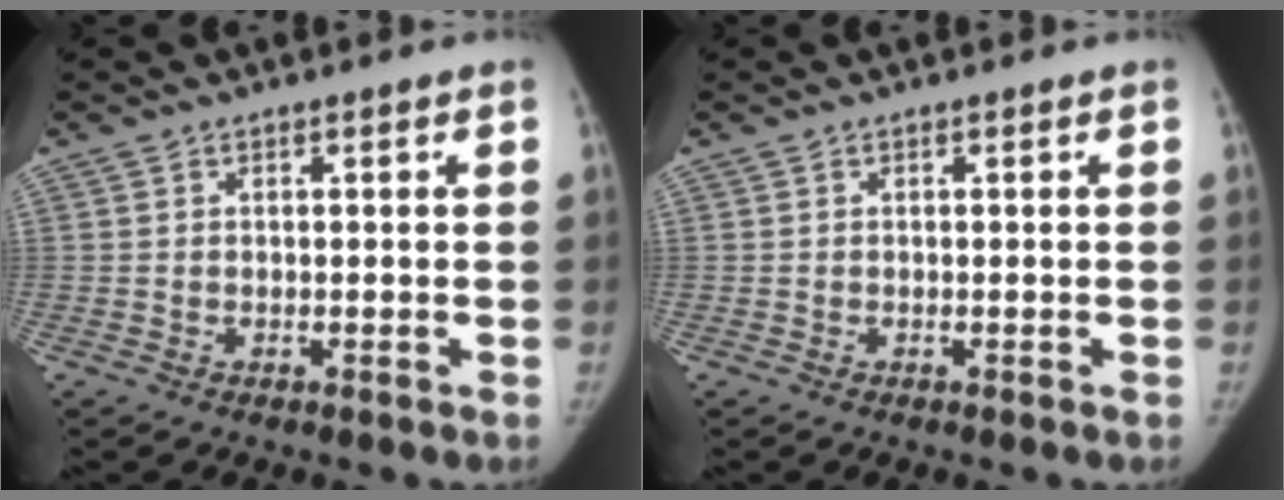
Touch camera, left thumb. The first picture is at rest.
{"total": 0.0}